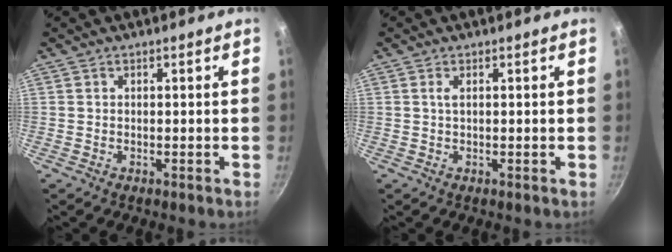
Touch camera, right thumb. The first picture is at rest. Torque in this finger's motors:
{"motor_torque": [0.03, -0.61, -0.31, -0.05, -0.04]}